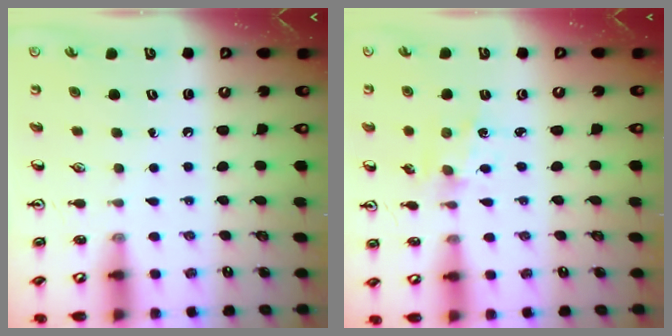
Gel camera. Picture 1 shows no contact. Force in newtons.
{"total": 1.7, "press": 1.7, "slide": 0.3}